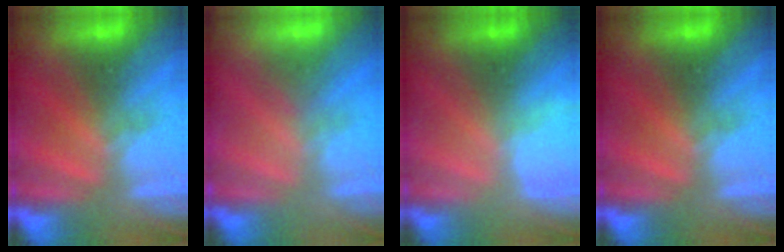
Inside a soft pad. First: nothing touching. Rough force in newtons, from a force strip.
{"total": 2.8}
{"total": 2.9}
{"total": 0.0}